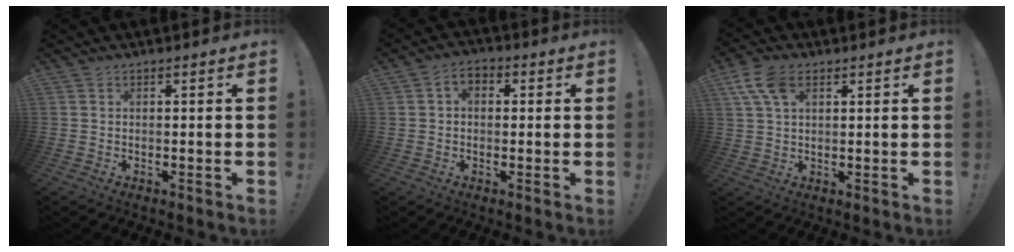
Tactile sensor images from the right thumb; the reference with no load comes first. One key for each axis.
{"total": 4.0, "fx": 0.1, "fy": 3.1, "fz": 2.5, "tx": -0.038, "ty": 0.006, "tz": 0.000}
{"total": 8.6, "fx": 3.9, "fy": 4.7, "fz": 6.0, "tx": -0.113, "ty": -0.001, "tz": 0.076}